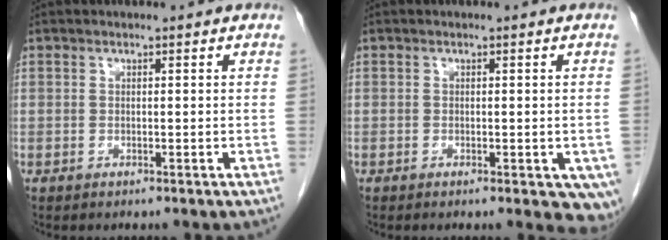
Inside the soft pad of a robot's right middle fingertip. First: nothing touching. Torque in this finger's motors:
{"motor_torque": [1.09, -1.05, 0.10, 0.05]}